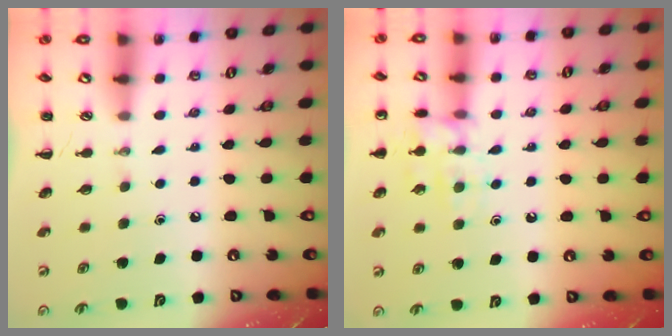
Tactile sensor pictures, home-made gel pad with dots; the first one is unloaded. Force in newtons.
{"total": 10.9, "press": 10.8, "slide": 1.1}